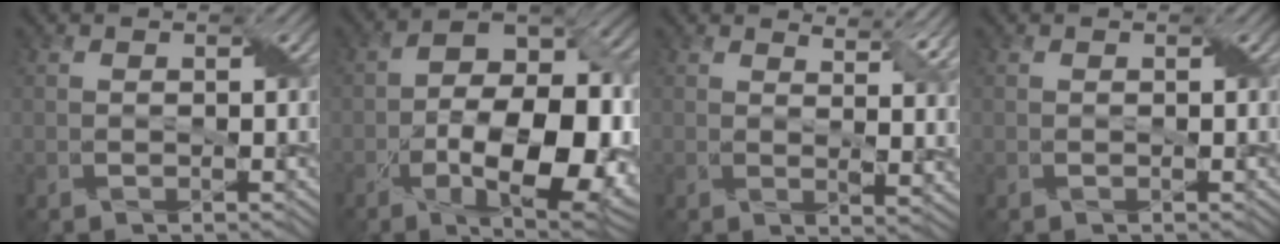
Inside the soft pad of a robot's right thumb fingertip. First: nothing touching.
{"total": 15.3, "force": [-4.6, 7.3, 12.6], "torque": [-0.192, -0.008, -0.079]}
{"total": 7.0, "force": [4.4, 2.0, 5.1], "torque": [-0.070, 0.003, 0.065]}
{"total": 0.0}